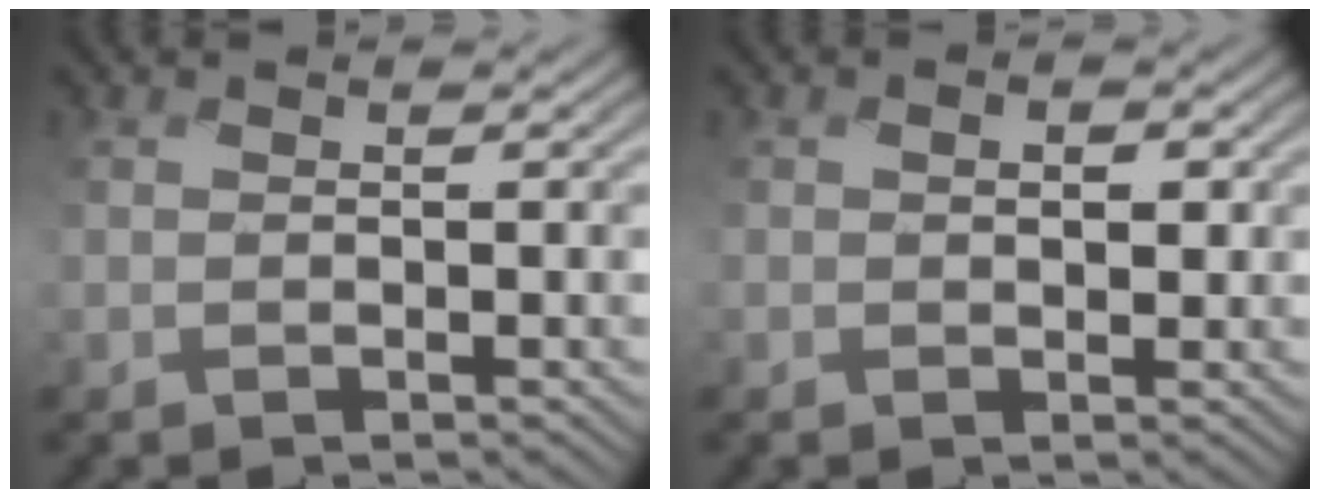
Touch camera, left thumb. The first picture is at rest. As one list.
[{"total": 1.6, "force": [0.2, 1.0, 1.2], "torque": [-0.018, 0.000, 0.004]}]